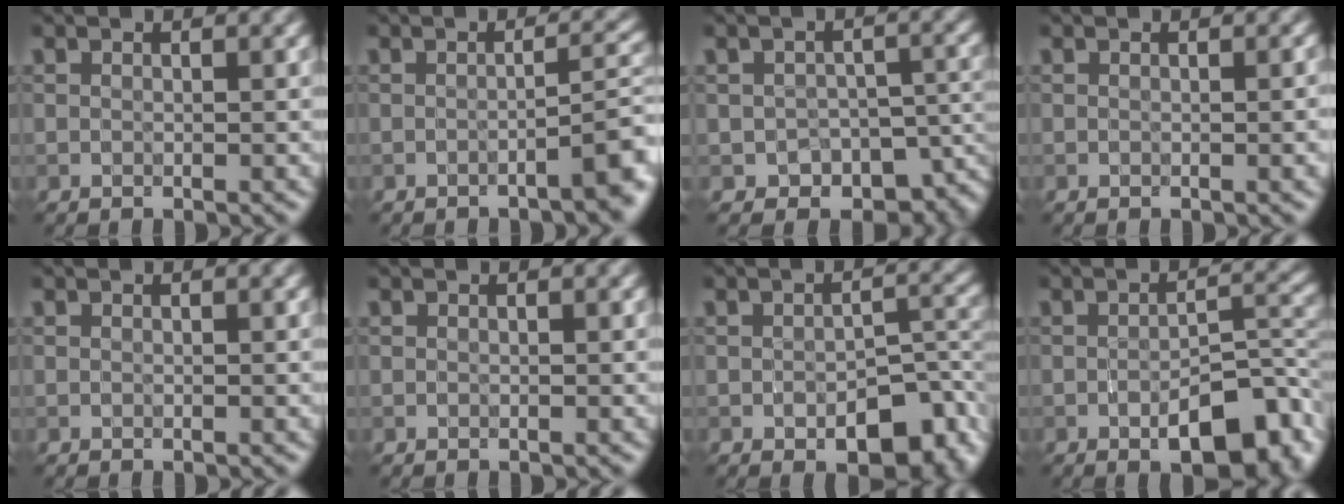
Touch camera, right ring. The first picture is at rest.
{"total": 4.2, "force": [-1.8, 0.9, 3.7], "torque": [-0.039, 0.013, -0.037]}
{"total": 5.8, "force": [-2.9, 4.0, 3.1], "torque": [-0.026, -0.024, -0.035]}
{"total": 1.7, "force": [-0.1, 0.4, 1.6], "torque": [-0.015, 0.002, -0.003]}
{"total": 0.0}
{"total": 0.0}
{"total": 6.1, "force": [-2.7, 3.2, 4.4], "torque": [-0.057, -0.002, -0.035]}
{"total": 7.4, "force": [-3.1, 3.0, 6.0], "torque": [-0.082, 0.004, -0.046]}